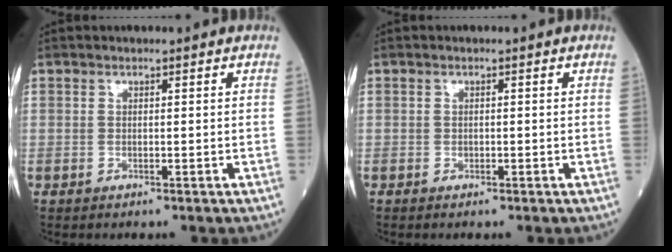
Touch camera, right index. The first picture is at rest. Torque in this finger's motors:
{"motor_torque": [0.06, -0.13, 0.05, 0.02]}